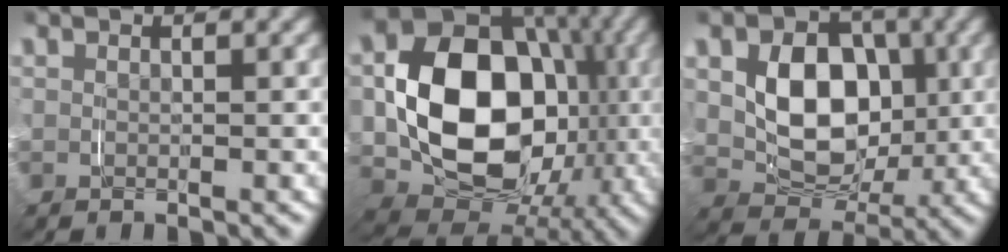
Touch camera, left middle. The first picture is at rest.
{"total": 18.2, "force": [-2.3, 13.1, 12.4], "torque": [-0.250, -0.049, -0.025]}
{"total": 8.5, "force": [0.5, 6.4, 5.5], "torque": [-0.103, -0.021, 0.012]}